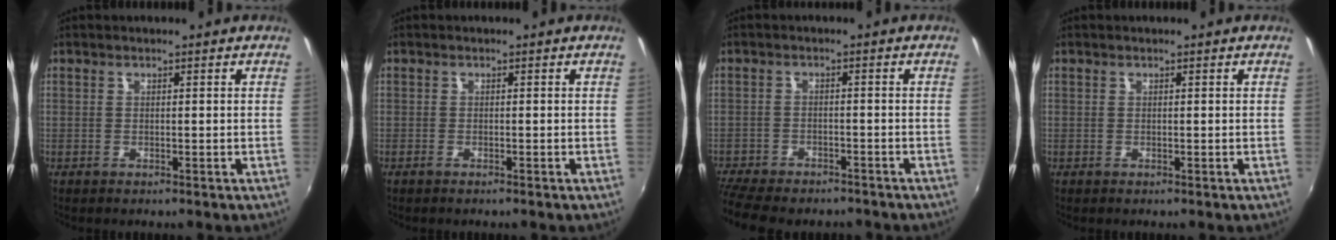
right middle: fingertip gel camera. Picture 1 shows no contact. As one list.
[{"total": 1.1, "force": [-0.9, 0.1, 0.6], "torque": [-0.011, -0.004, -0.018]}, {"total": 11.9, "force": [-10.3, 3.7, 4.8], "torque": [-0.125, -0.031, -0.167]}, {"total": 0.0}]